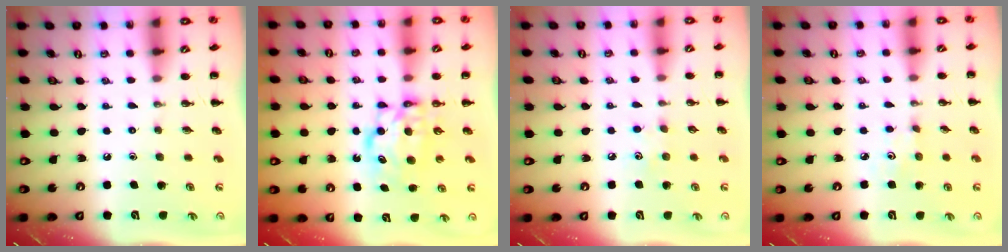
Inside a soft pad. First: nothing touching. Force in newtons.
{"total": 7.4, "press": 7.4, "slide": 0.8}
{"total": 4.2, "press": 4.0, "slide": 1.2}
{"total": 2.6, "press": 2.5, "slide": 0.7}